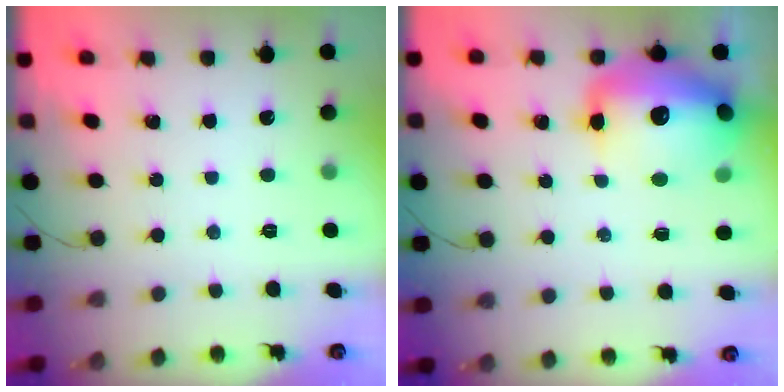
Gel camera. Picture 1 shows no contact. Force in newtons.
{"total": 18.2, "press": 17.7, "slide": 4.1}